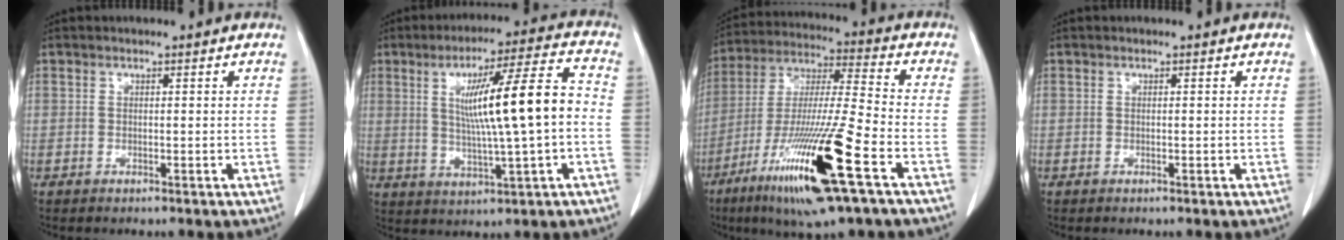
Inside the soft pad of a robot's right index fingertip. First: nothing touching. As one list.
[{"total": 13.6, "force": [0.5, 0.3, 13.6], "torque": [-0.222, 0.011, 0.012]}, {"total": 20.0, "force": [-9.5, 0.6, 17.6], "torque": [-0.351, -0.041, -0.174]}, {"total": 0.0}]